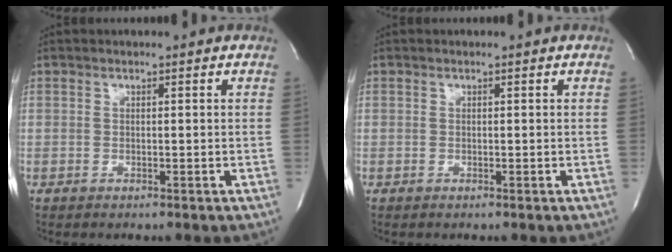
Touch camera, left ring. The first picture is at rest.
{"total": 0.0}